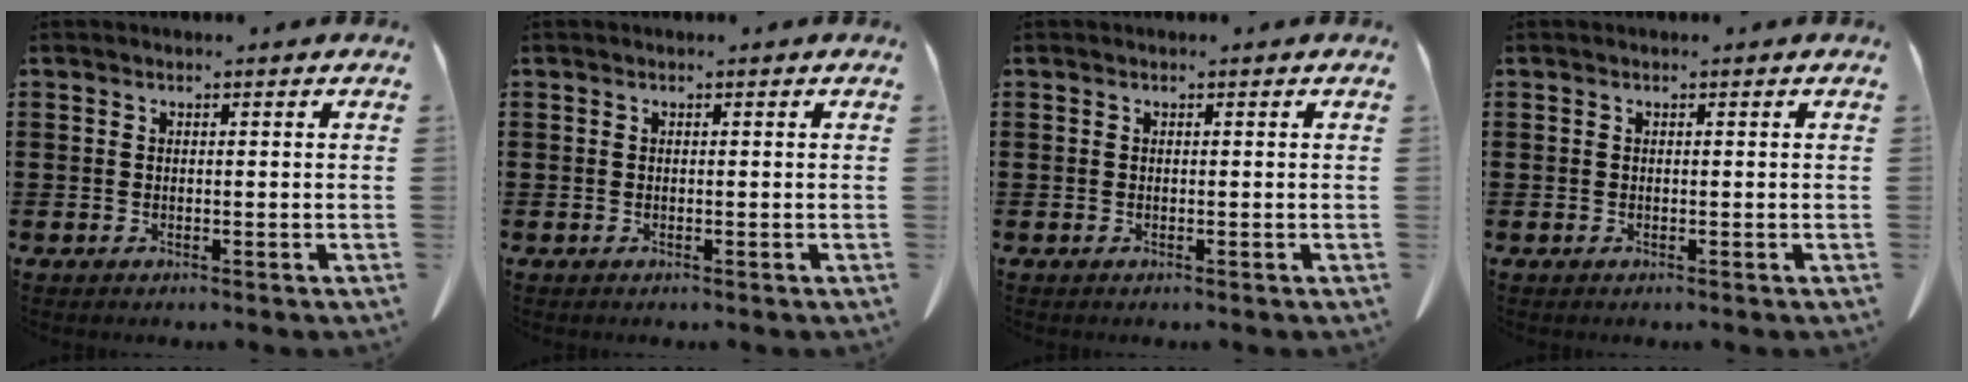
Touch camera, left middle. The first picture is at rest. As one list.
[{"total": 0.0}, {"total": 0.0}, {"total": 0.0}]